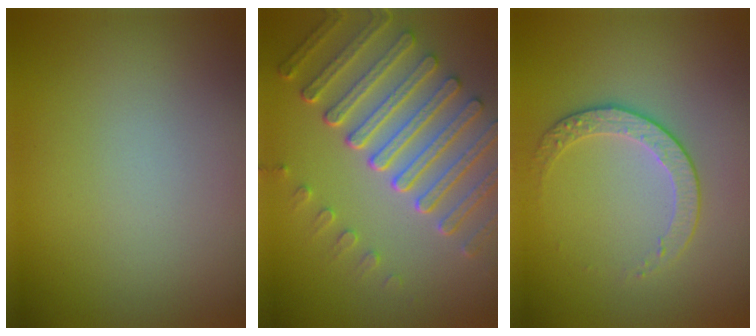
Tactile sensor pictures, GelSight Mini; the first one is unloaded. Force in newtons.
{"total": 7.3, "press": 5.5, "slide": 4.8}
{"total": 2.2, "press": 1.7, "slide": 1.4}